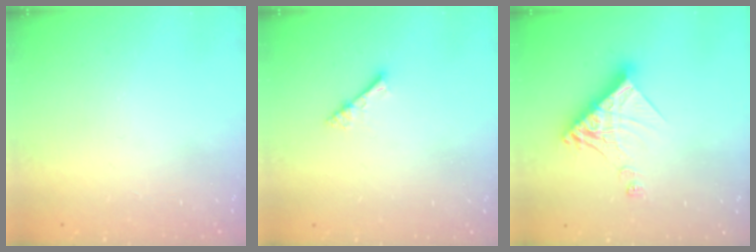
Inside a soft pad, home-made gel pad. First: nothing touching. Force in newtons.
{"total": 2.7, "press": 2.7, "slide": 0.2}
{"total": 13.9, "press": 13.9, "slide": 1.1}